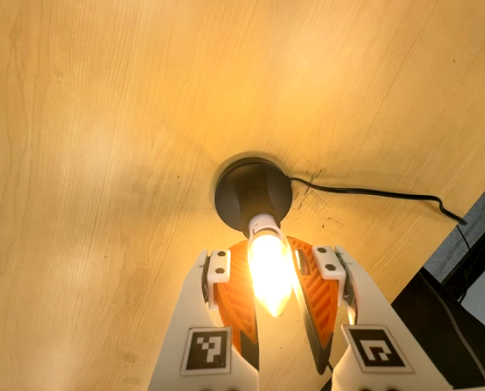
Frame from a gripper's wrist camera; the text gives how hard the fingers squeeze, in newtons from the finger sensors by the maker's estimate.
{"total": 11.4, "left": 9.8, "right": 13.0}